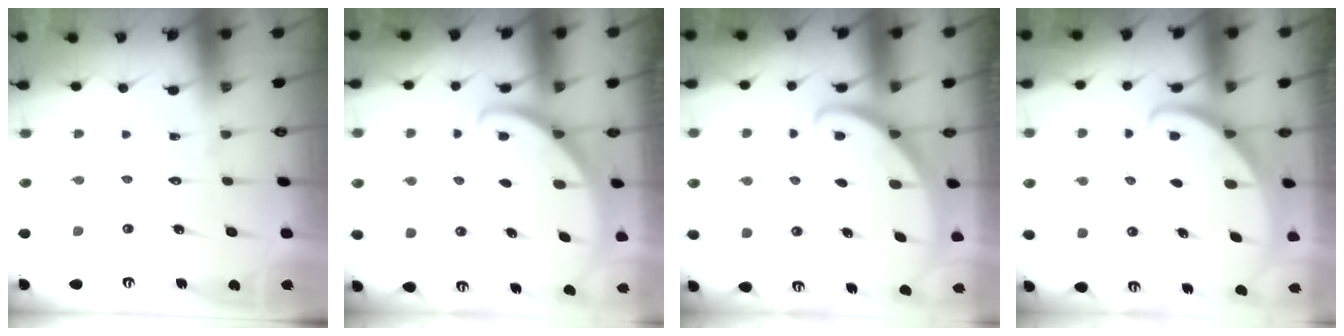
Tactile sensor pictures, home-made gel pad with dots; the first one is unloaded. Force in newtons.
{"total": 2.9, "press": 2.9, "slide": 0.2}
{"total": 2.7, "press": 2.7, "slide": 0.2}
{"total": 2.4, "press": 2.4, "slide": 0.2}